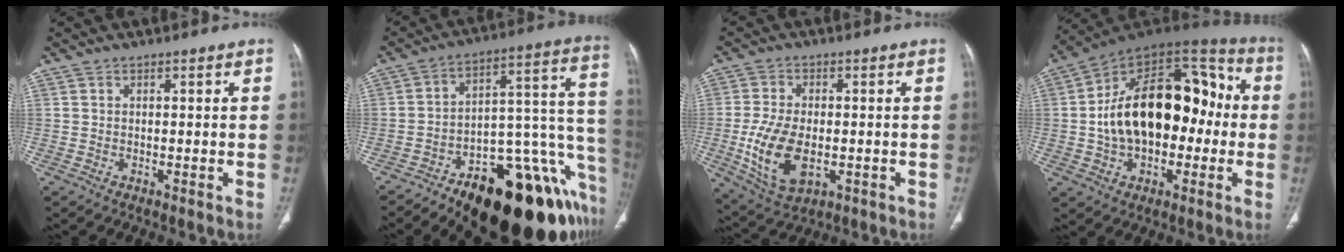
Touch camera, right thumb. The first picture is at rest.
{"total": 32.1, "force": [-14.5, 13.3, 25.3], "torque": [-0.242, 0.083, -0.203]}
{"total": 12.4, "force": [-2.5, 7.0, 9.9], "torque": [-0.192, -0.006, -0.032]}
{"total": 25.6, "force": [-0.5, 15.5, 20.4], "torque": [-0.307, 0.047, -0.007]}